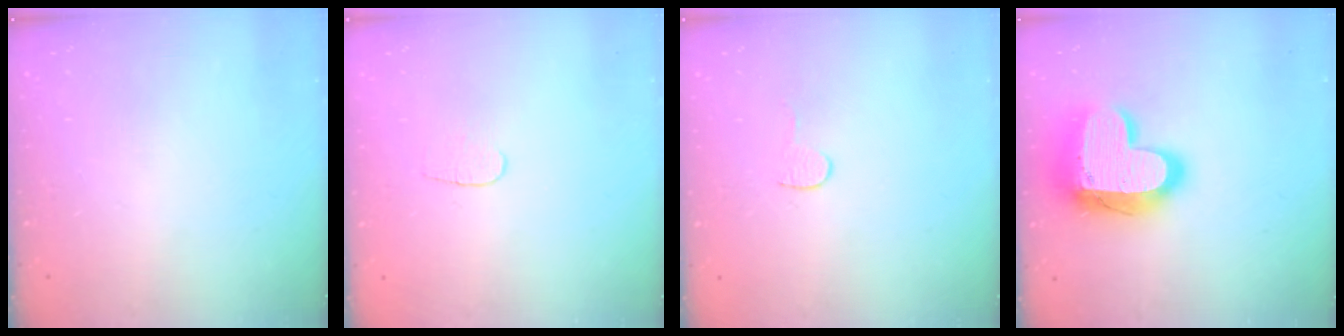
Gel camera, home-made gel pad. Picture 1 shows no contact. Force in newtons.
{"total": 3.8, "press": 3.8, "slide": 0.4}
{"total": 4.7, "press": 4.7, "slide": 0.4}
{"total": 20.0, "press": 20.0, "slide": 1.6}